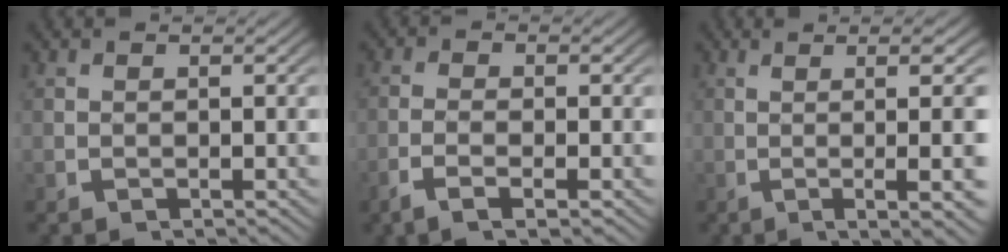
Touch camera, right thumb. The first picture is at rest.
{"total": 2.4, "force": [-1.2, 0.5, 2.0], "torque": [-0.052, -0.003, -0.024]}
{"total": 8.9, "force": [-0.6, 2.4, 8.5], "torque": [-0.117, 0.002, -0.005]}